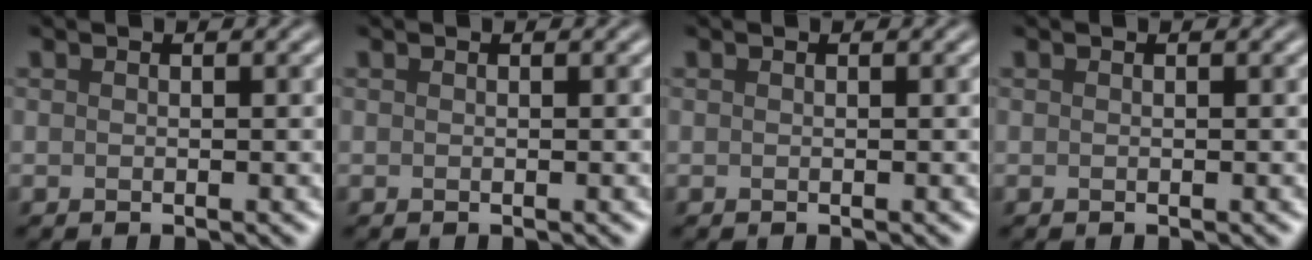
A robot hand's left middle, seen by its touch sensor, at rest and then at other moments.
{"total": 0.0}
{"total": 0.0}
{"total": 0.0}